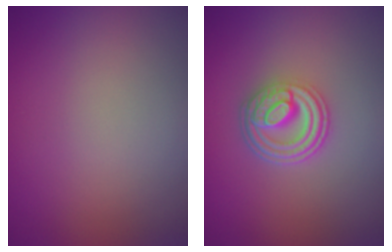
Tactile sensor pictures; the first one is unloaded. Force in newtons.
{"total": 4.8, "press": 3.6, "slide": 3.2}